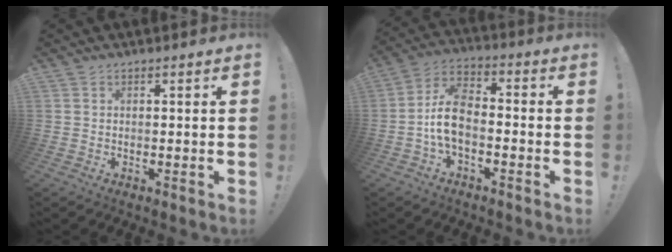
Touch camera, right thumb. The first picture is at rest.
{"total": 10.0, "force": [-2.7, 5.6, 7.8], "torque": [-0.151, 0.007, -0.049]}